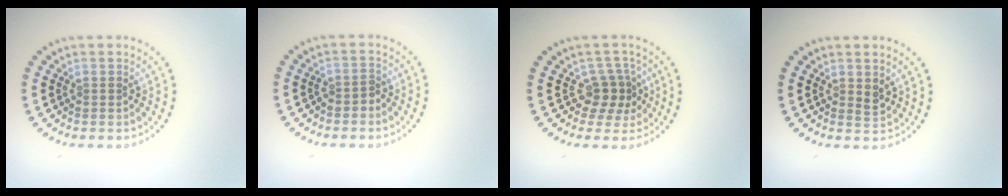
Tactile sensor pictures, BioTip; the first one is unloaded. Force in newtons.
{"total": 1.1, "press": 1.0, "slide": 0.6}
{"total": 2.6, "press": 2.1, "slide": 1.5}
{"total": 0.9, "press": 0.9, "slide": 0.3}